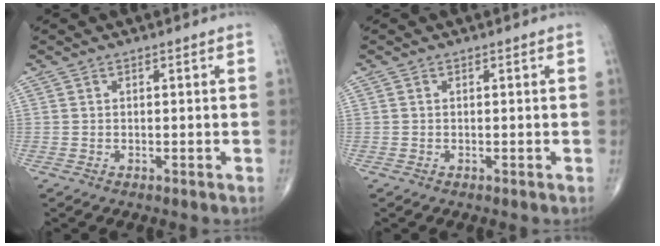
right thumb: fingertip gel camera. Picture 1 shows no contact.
{"total": 0.0}